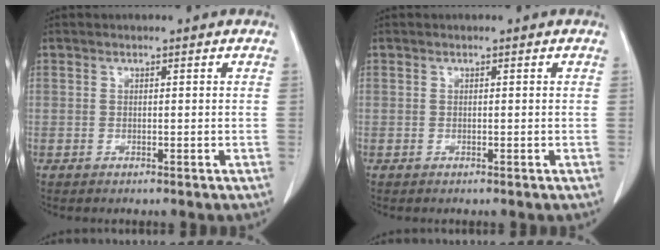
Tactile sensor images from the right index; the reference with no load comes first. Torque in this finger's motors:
{"motor_torque": [0.00, 0.00, 0.00, 0.00]}